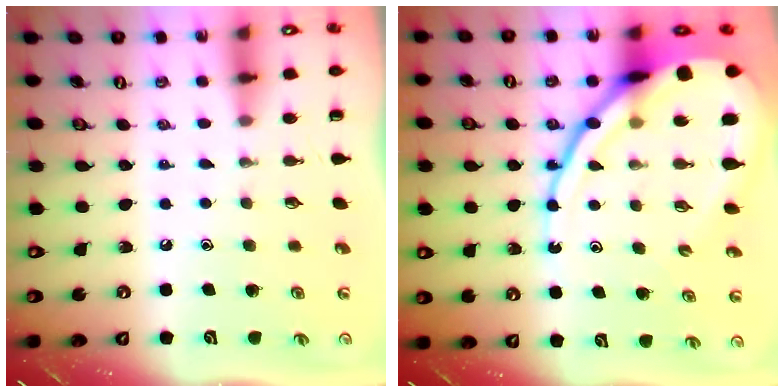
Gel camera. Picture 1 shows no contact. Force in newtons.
{"total": 19.1, "press": 18.9, "slide": 2.0}